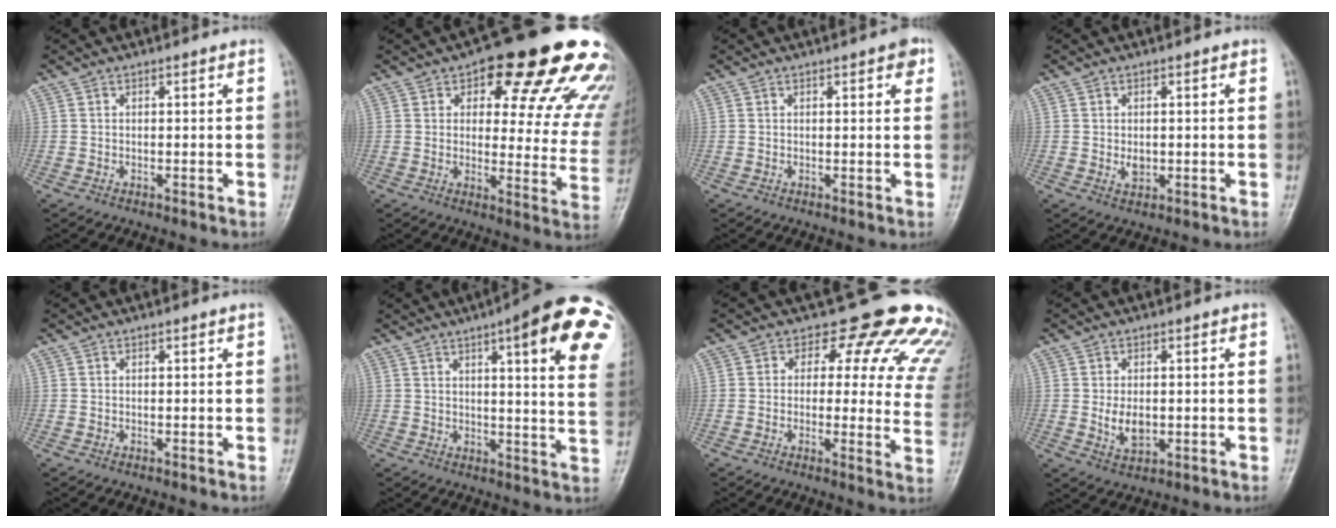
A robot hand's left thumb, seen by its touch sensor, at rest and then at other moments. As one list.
[{"total": 22.9, "force": [14.2, 9.2, 15.5], "torque": [-0.142, -0.049, 0.168]}, {"total": 2.8, "force": [1.4, 1.1, 2.1], "torque": [-0.016, -0.001, 0.012]}, {"total": 2.2, "force": [0.0, 1.7, 1.5], "torque": [-0.015, -0.003, 0.003]}, {"total": 0.0}, {"total": 21.3, "force": [9.1, 4.5, 18.7], "torque": [-0.209, -0.020, 0.104]}, {"total": 17.9, "force": [13.7, 8.3, 7.9], "torque": [-0.037, -0.078, 0.127]}, {"total": 4.6, "force": [-0.2, 3.0, 3.5], "torque": [-0.051, -0.006, 0.002]}]